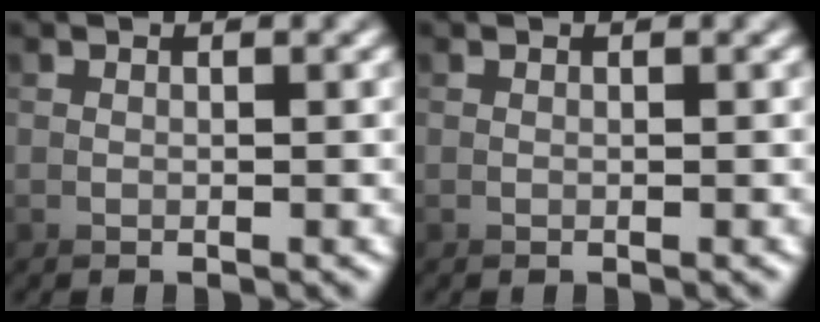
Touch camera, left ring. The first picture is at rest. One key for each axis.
{"total": 0.0}